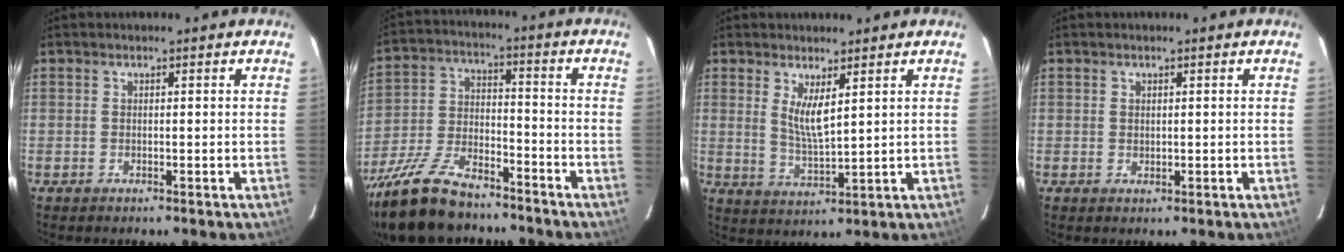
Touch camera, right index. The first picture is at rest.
{"total": 19.1, "force": [-14.6, 7.3, 9.9], "torque": [-0.214, -0.019, -0.257]}
{"total": 5.4, "force": [2.4, 1.3, 4.6], "torque": [-0.087, -0.015, 0.047]}
{"total": 0.8, "force": [0.3, 0.7, 0.2], "torque": [-0.003, 0.003, 0.006]}